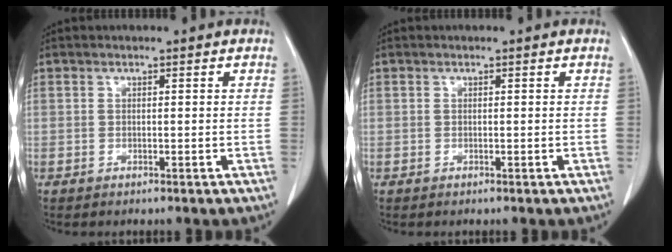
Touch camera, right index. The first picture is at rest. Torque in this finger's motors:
{"motor_torque": [0.01, -0.01, 0.01, 0.00]}